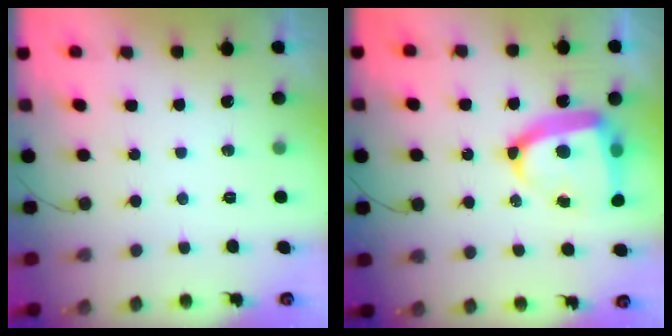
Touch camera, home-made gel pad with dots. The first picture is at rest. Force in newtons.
{"total": 18.1, "press": 18.0, "slide": 1.9}